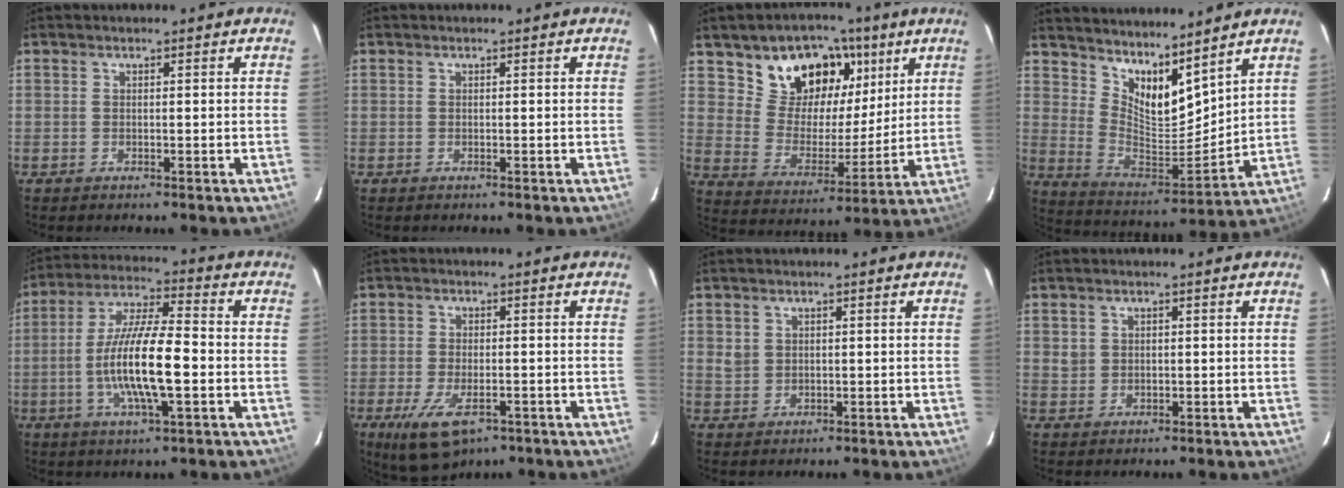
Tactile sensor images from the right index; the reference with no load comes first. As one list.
[{"total": 0.0}, {"total": 16.1, "force": [9.4, 10.8, 7.3], "torque": [-0.139, 0.022, 0.171]}, {"total": 13.4, "force": [10.5, 4.3, 7.2], "torque": [-0.126, -0.014, 0.197]}, {"total": 14.1, "force": [-3.1, 2.7, 13.5], "torque": [-0.264, -0.004, -0.059]}, {"total": 9.6, "force": [-5.2, 4.2, 6.9], "torque": [-0.151, -0.029, -0.085]}, {"total": 2.3, "force": [0.6, 2.1, 0.8], "torque": [-0.012, 0.004, 0.016]}, {"total": 2.0, "force": [0.4, 1.9, 0.5], "torque": [-0.005, 0.005, 0.010]}]